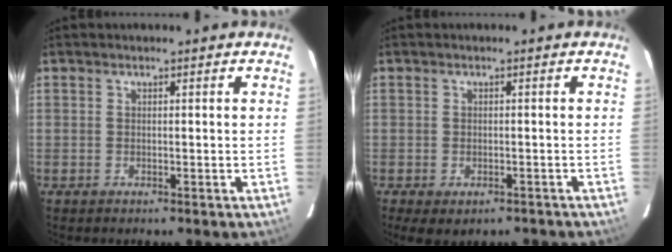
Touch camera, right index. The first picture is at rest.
{"total": 5.9, "force": [-4.1, 2.9, 3.0], "torque": [-0.057, -0.016, -0.050]}